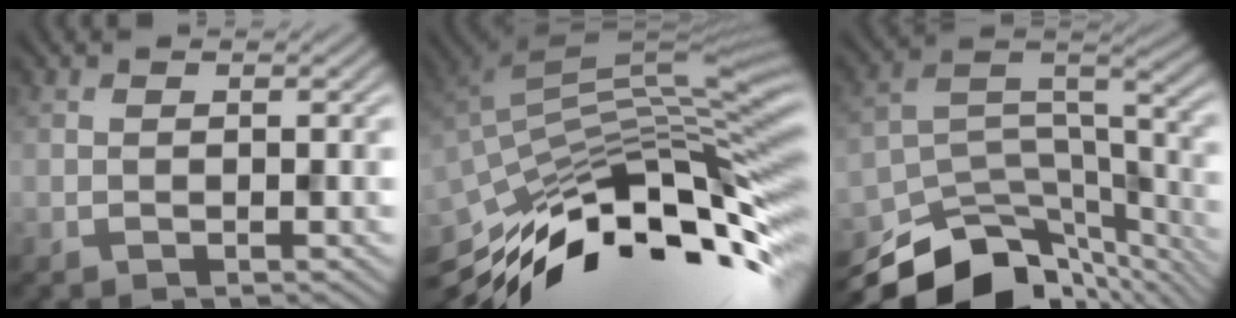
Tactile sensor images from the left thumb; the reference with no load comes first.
{"total": 14.3, "force": [-8.0, 4.5, 10.9], "torque": [-0.221, 0.004, -0.145]}
{"total": 15.1, "force": [-12.1, 6.0, 6.9], "torque": [-0.142, -0.014, -0.178]}